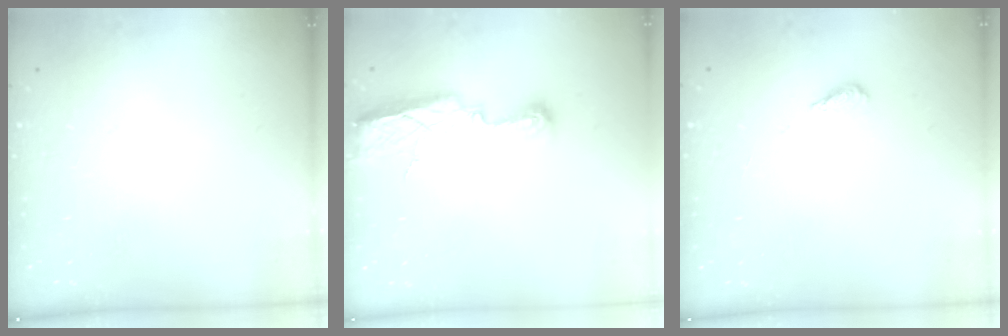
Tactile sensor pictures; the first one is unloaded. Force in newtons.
{"total": 7.5, "press": 7.5, "slide": 0.8}
{"total": 2.1, "press": 1.9, "slide": 0.8}